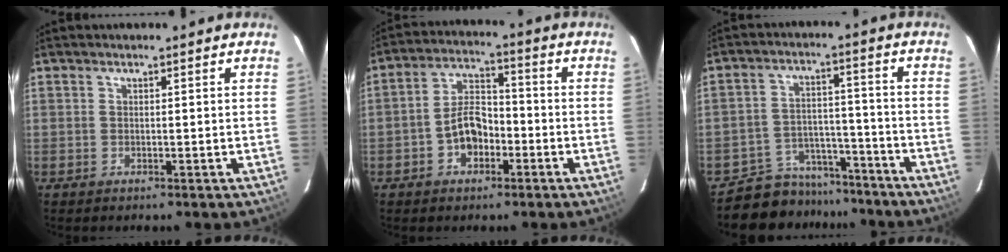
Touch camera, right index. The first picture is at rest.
{"total": 7.3, "force": [-3.0, 4.7, 4.8], "torque": [-0.093, 0.022, -0.045]}
{"total": 11.3, "force": [-9.9, 5.5, 0.5], "torque": [-0.024, 0.045, -0.142]}